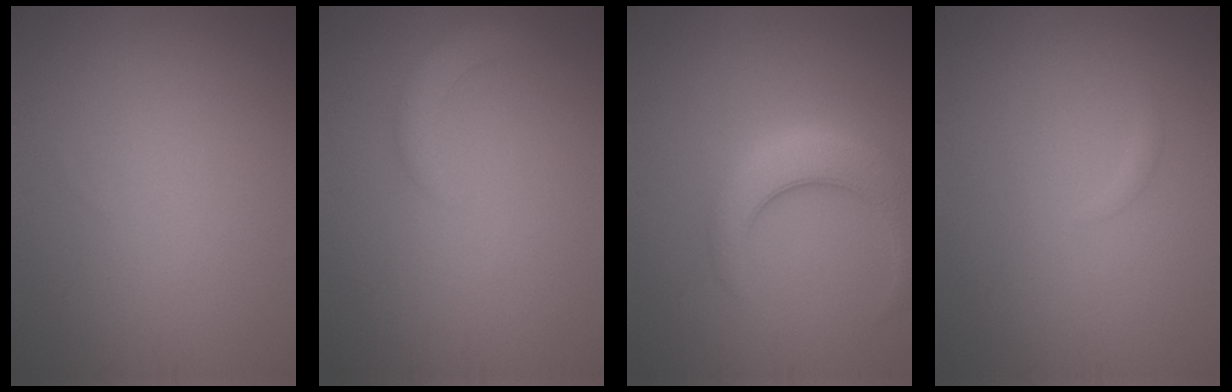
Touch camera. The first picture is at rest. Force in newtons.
{"total": 1.8, "press": 1.8, "slide": 0.3}
{"total": 5.8, "press": 5.8, "slide": 0.2}
{"total": 0.5, "press": 0.5, "slide": 0.0}